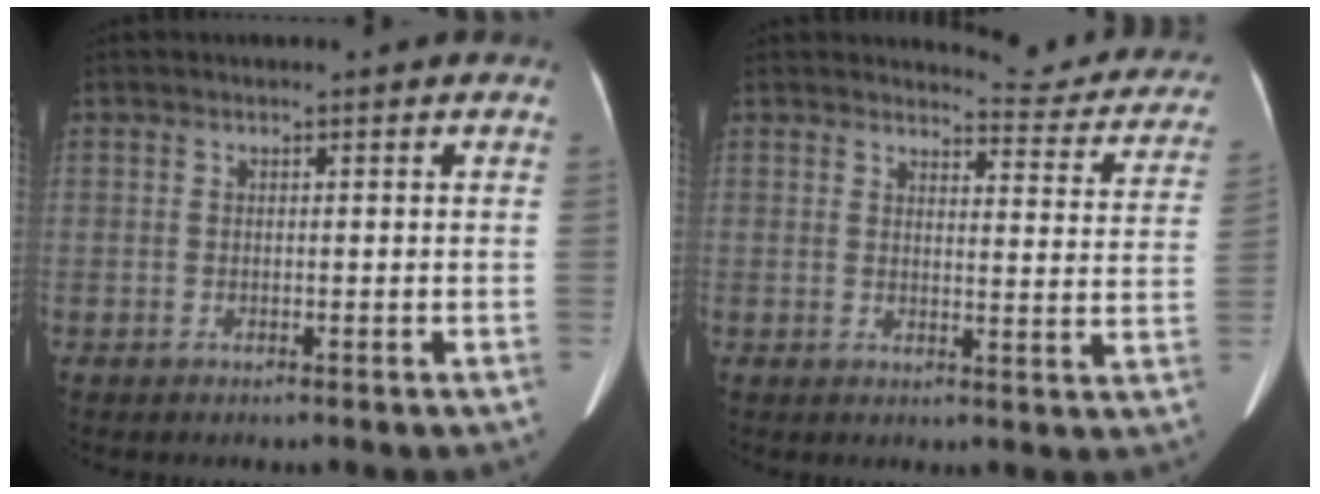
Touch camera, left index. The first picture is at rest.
{"total": 10.9, "force": [10.6, 1.9, 1.5], "torque": [0.007, -0.048, 0.098]}